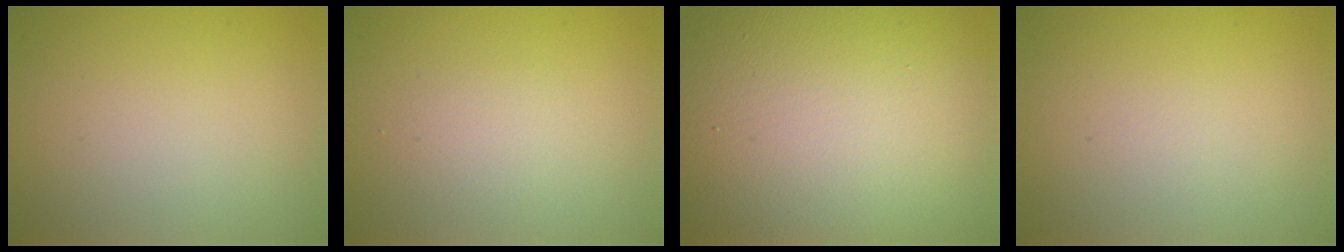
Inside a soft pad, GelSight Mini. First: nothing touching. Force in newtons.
{"total": 1.4, "press": 1.4, "slide": 0.0}
{"total": 18.0, "press": 17.9, "slide": 1.8}
{"total": 0.0}